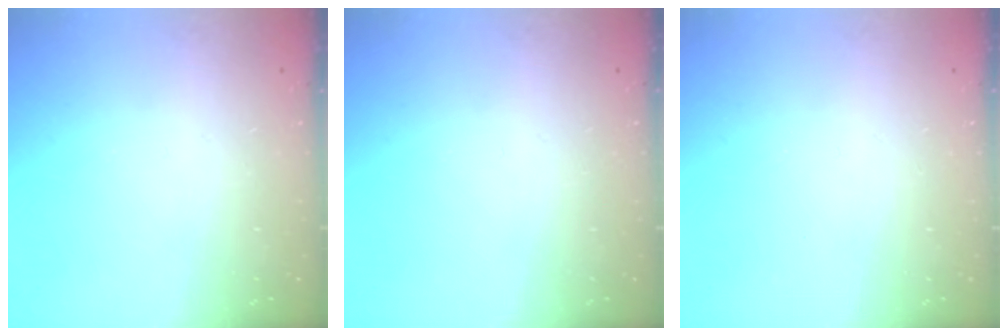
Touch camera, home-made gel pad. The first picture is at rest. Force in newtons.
{"total": 0.0}
{"total": 0.0}